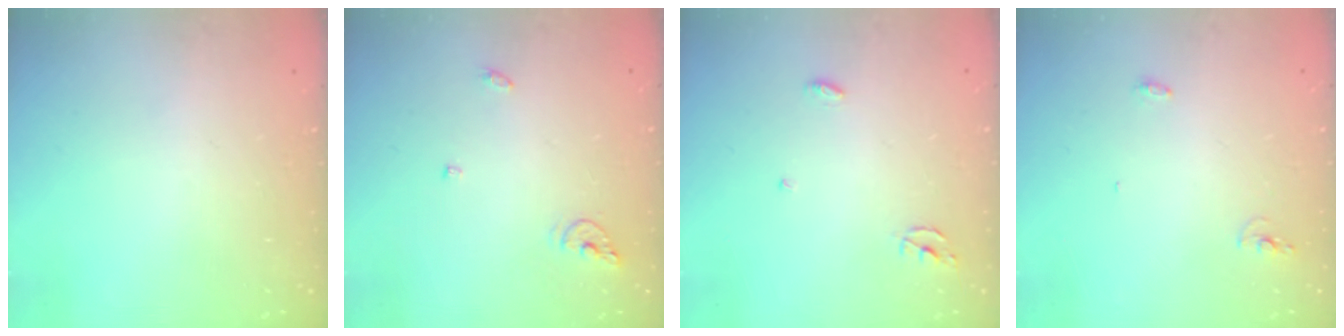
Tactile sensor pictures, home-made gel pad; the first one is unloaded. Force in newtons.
{"total": 6.1, "press": 6.1, "slide": 0.6}
{"total": 3.1, "press": 3.1, "slide": 0.2}
{"total": 7.7, "press": 4.3, "slide": 6.3}